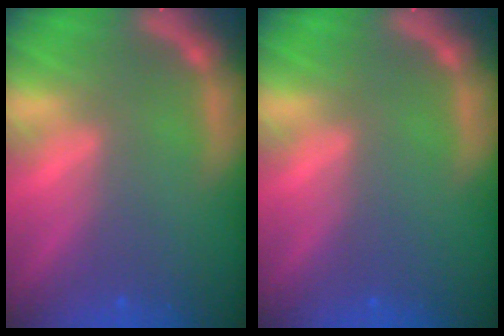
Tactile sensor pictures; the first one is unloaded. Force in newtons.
{"total": 0.0}